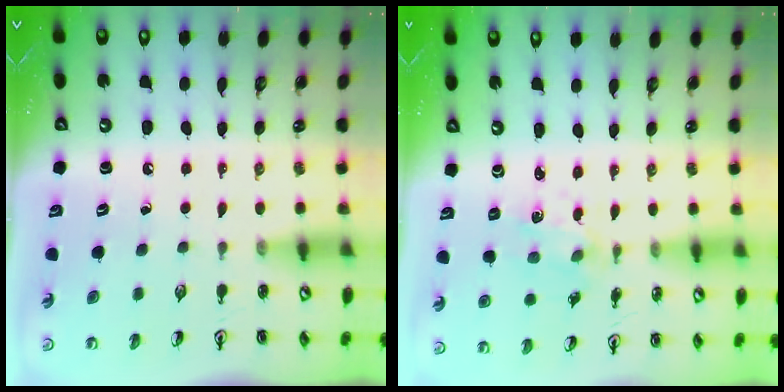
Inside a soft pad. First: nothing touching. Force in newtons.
{"total": 1.1, "press": 1.0, "slide": 0.3}